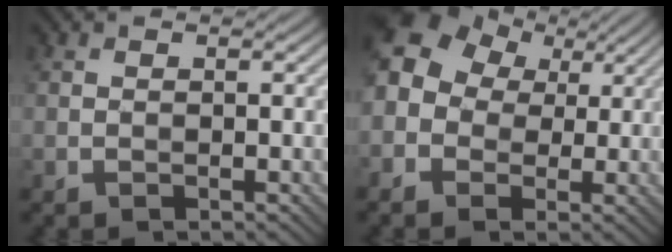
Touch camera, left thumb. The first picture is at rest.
{"total": 10.6, "force": [1.5, 8.9, 5.7], "torque": [-0.154, 0.012, 0.003]}